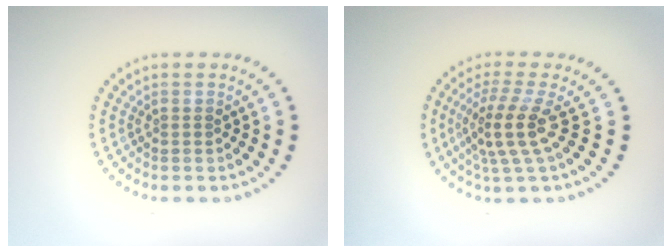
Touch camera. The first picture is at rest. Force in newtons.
{"total": 3.7, "press": 2.7, "slide": 2.5}